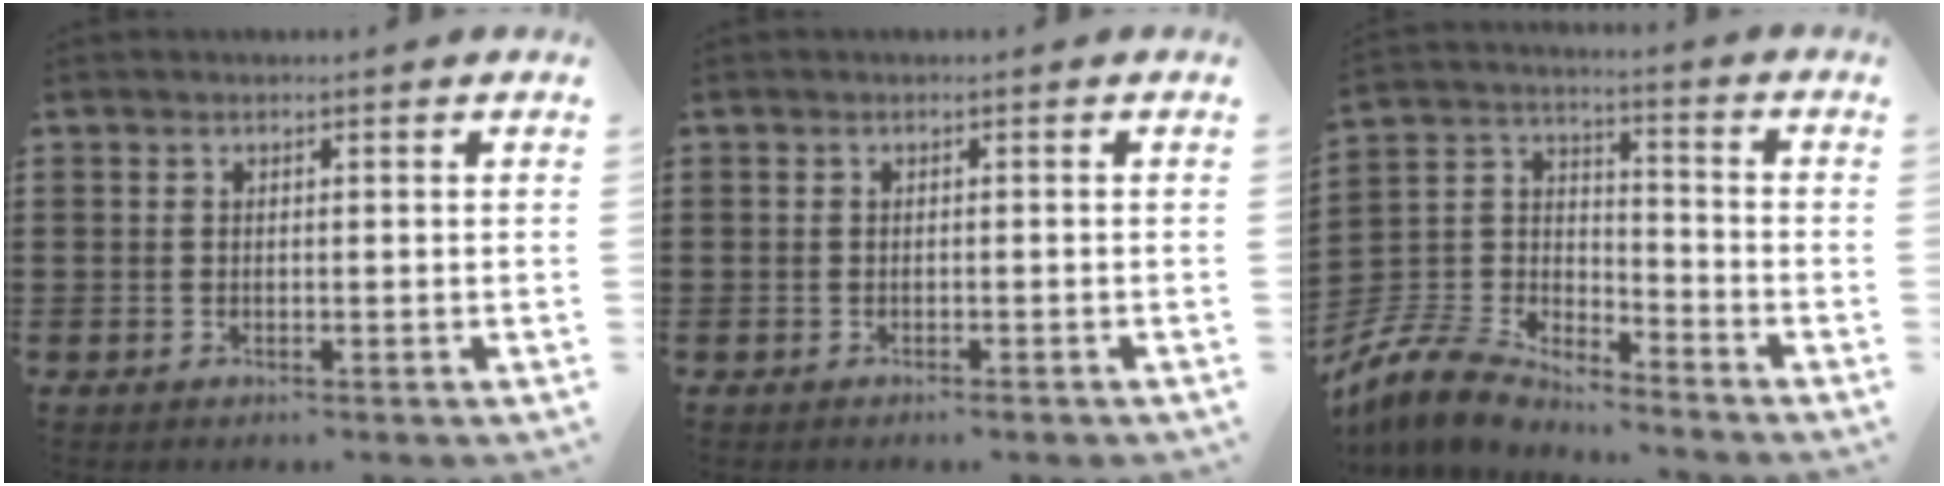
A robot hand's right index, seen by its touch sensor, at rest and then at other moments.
{"total": 0.5, "force": [-0.5, 0.1, 0.2], "torque": [-0.007, -0.003, -0.009]}
{"total": 7.7, "force": [-7.3, 2.0, 1.3], "torque": [-0.065, -0.003, -0.156]}